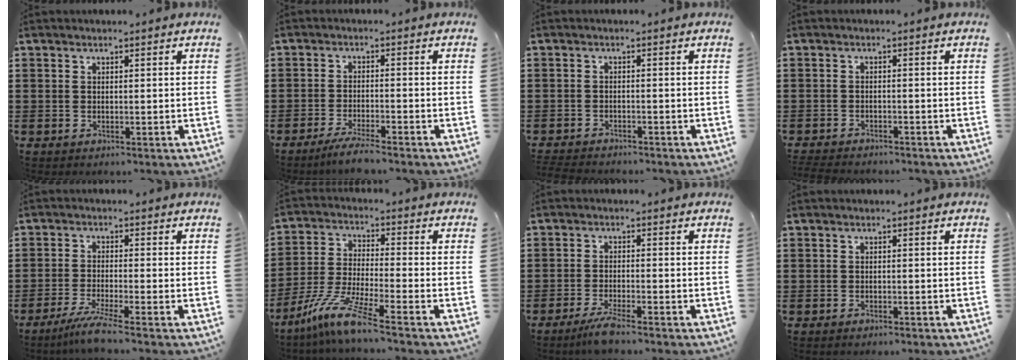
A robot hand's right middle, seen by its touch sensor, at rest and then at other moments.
{"total": 3.7, "force": [-3.2, -0.1, 1.9], "torque": [-0.038, -0.005, -0.062]}
{"total": 2.1, "force": [-2.1, 0.2, 0.0], "torque": [-0.012, -0.005, -0.047]}
{"total": 2.0, "force": [-2.0, 0.1, 0.1], "torque": [-0.014, -0.005, -0.046]}
{"total": 4.4, "force": [-3.2, -0.4, 2.9], "torque": [-0.068, -0.019, -0.063]}
{"total": 8.9, "force": [-6.5, 0.0, 6.0], "torque": [-0.135, -0.016, -0.134]}
{"total": 3.1, "force": [-2.5, 0.0, 1.8], "torque": [-0.038, -0.001, -0.047]}
{"total": 0.6, "force": [-0.6, 0.1, 0.1], "torque": [-0.004, -0.001, -0.012]}